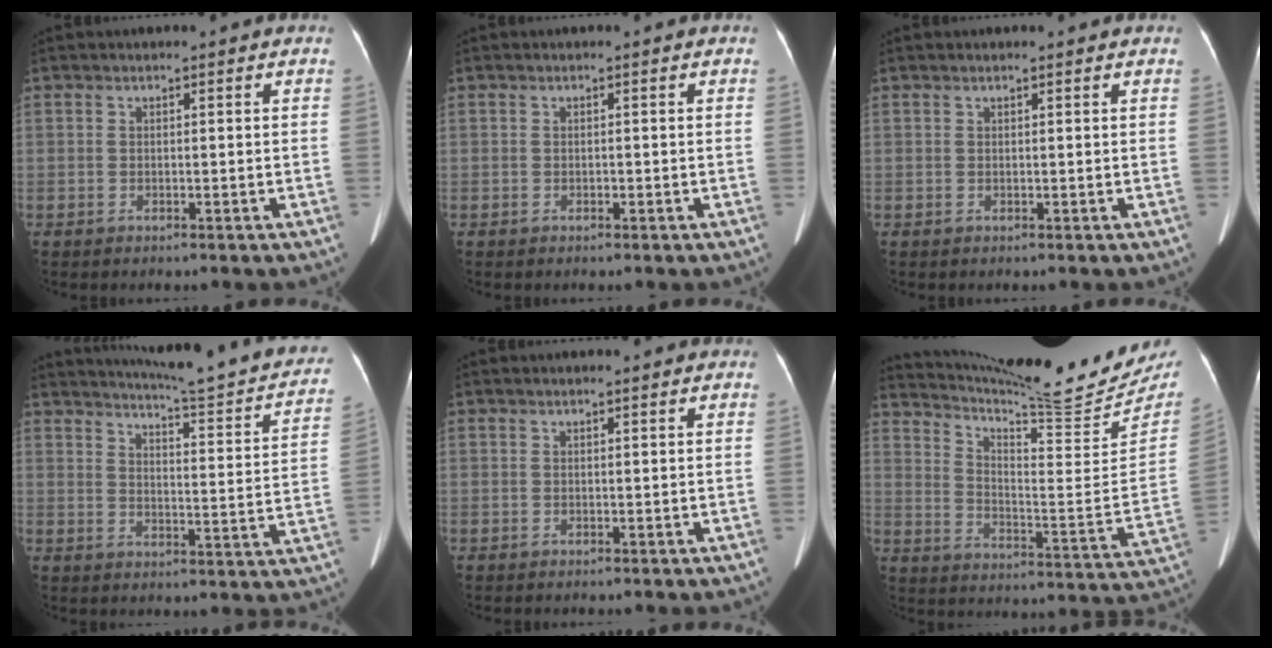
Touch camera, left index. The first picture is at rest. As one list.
[{"total": 0.0}, {"total": 1.2, "force": [1.0, 0.1, 0.6], "torque": [-0.011, 0.016, 0.018]}, {"total": 22.1, "force": [19.9, 1.7, 9.5], "torque": [-0.129, -0.057, 0.238]}, {"total": 1.6, "force": [1.4, 0.1, 0.7], "torque": [-0.011, 0.018, 0.022]}, {"total": 23.1, "force": [21.6, 1.1, 8.0], "torque": [-0.136, -0.088, 0.298]}]